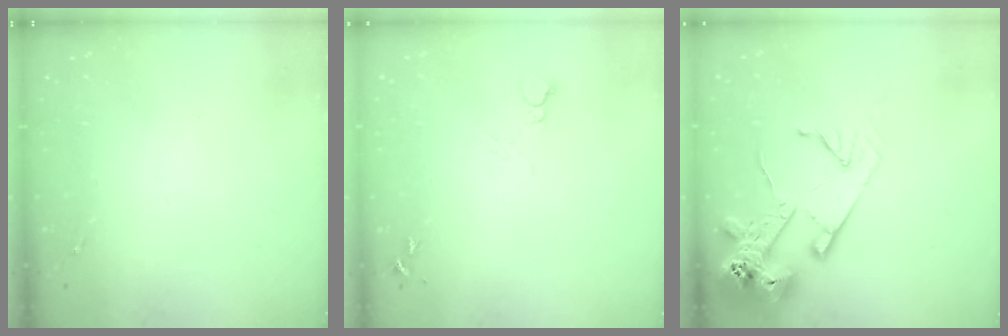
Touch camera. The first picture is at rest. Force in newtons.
{"total": 3.5, "press": 3.5, "slide": 0.4}
{"total": 16.6, "press": 16.5, "slide": 2.0}